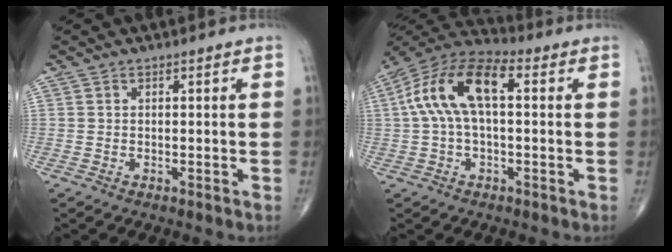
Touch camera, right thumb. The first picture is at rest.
{"total": 14.1, "force": [2.2, 6.8, 12.1], "torque": [-0.243, 0.045, 0.031]}